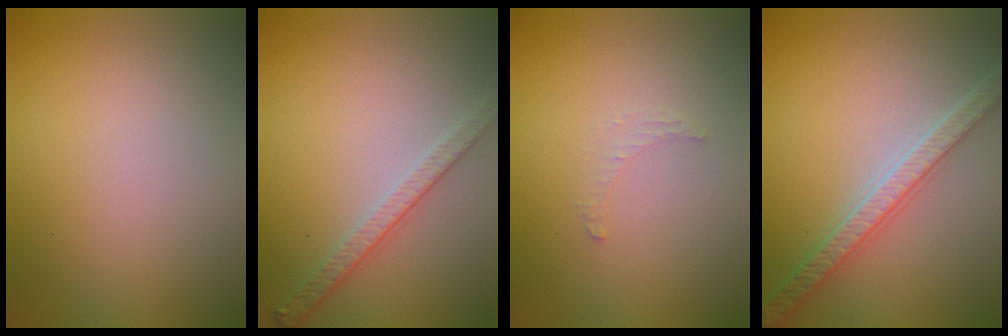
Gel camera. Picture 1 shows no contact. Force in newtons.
{"total": 2.8, "press": 2.5, "slide": 1.2}
{"total": 0.8, "press": 0.8, "slide": 0.3}
{"total": 4.0, "press": 3.9, "slide": 0.9}